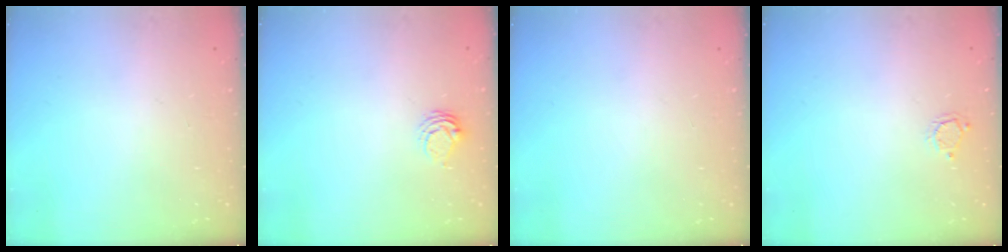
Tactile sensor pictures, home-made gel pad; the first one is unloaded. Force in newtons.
{"total": 5.9, "press": 5.9, "slide": 0.5}
{"total": 0.0}
{"total": 2.8, "press": 2.8, "slide": 0.3}